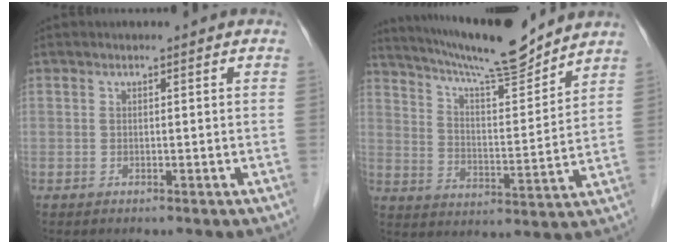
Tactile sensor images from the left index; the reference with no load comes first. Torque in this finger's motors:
{"motor_torque": [0.40, -0.44, 0.27, 0.08]}